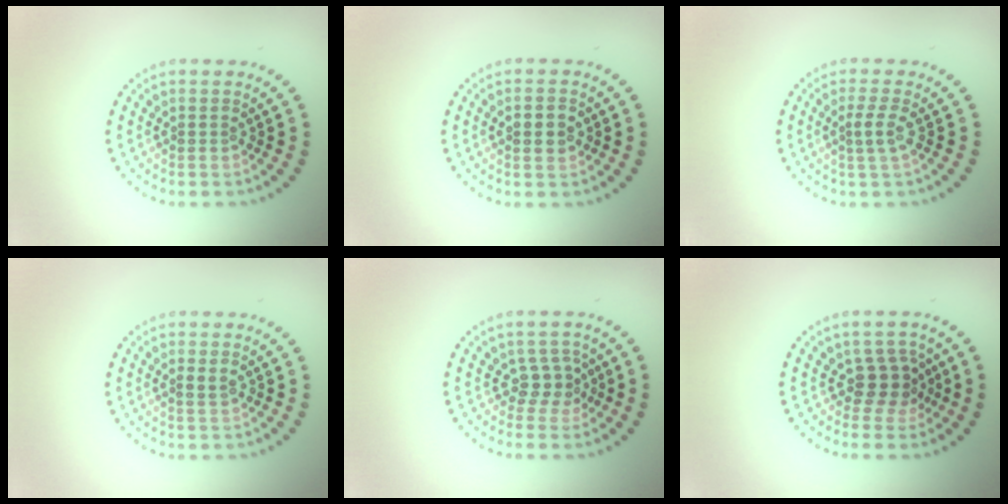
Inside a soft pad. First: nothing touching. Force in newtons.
{"total": 2.6, "press": 2.6, "slide": 0.1}
{"total": 1.7, "press": 1.3, "slide": 1.2}
{"total": 1.0, "press": 0.9, "slide": 0.4}
{"total": 2.0, "press": 1.6, "slide": 1.3}
{"total": 2.5, "press": 2.1, "slide": 1.5}